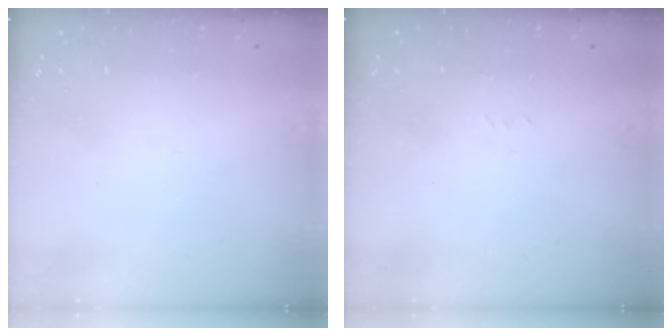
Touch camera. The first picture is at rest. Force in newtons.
{"total": 2.6, "press": 2.6, "slide": 0.4}